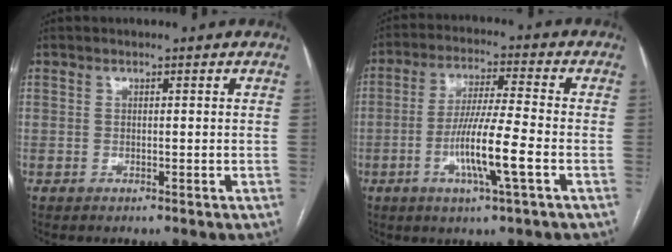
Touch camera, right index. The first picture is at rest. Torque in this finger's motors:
{"motor_torque": [1.30, -0.84, 0.84, 0.21]}